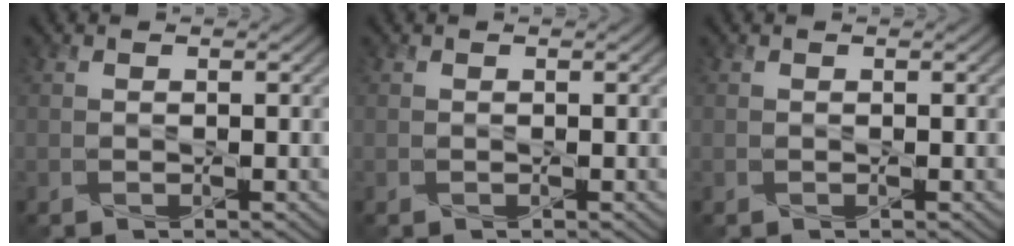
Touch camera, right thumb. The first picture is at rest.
{"total": 0.0}
{"total": 0.0}